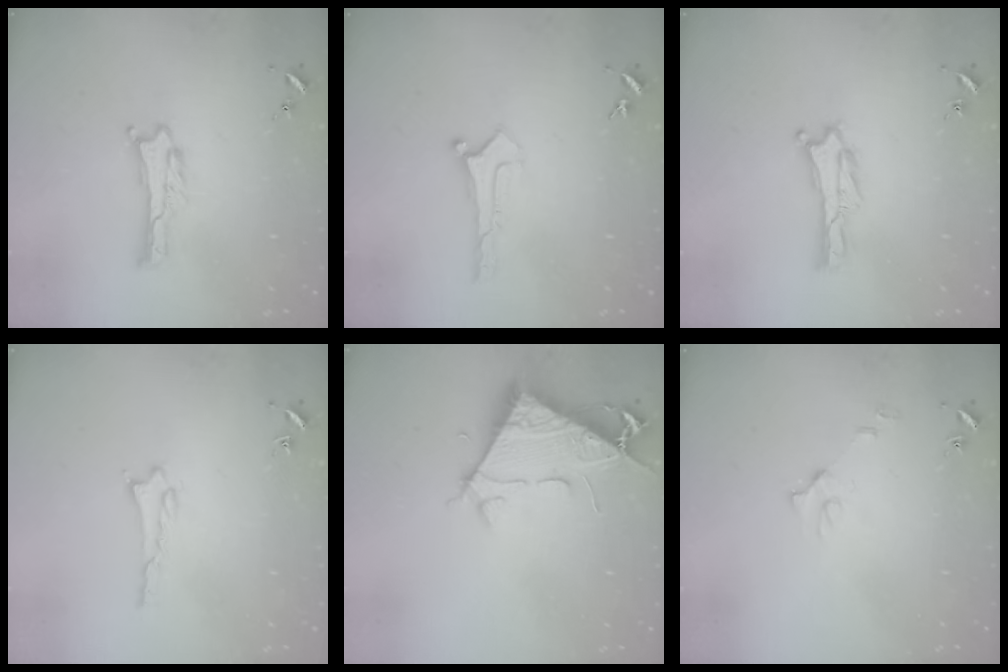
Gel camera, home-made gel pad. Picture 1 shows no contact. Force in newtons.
{"total": 0.0}
{"total": 0.0}
{"total": 1.4, "press": 1.4, "slide": 0.2}
{"total": 7.7, "press": 7.7, "slide": 0.8}
{"total": 3.1, "press": 3.1, "slide": 0.3}